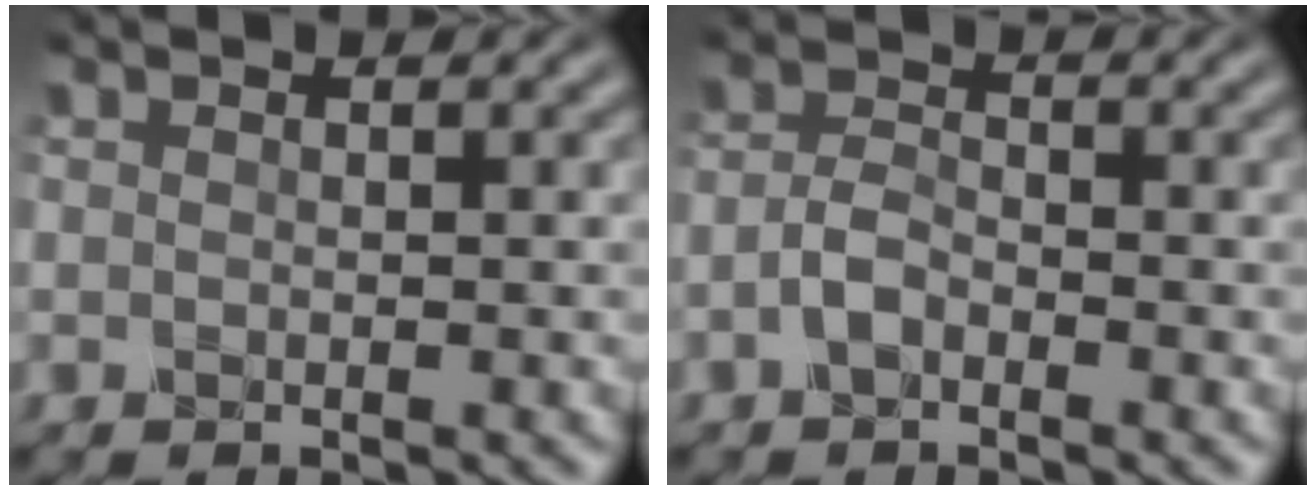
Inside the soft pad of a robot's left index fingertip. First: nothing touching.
{"total": 1.6, "force": [-1.0, 0.5, 1.1], "torque": [-0.028, 0.008, -0.024]}